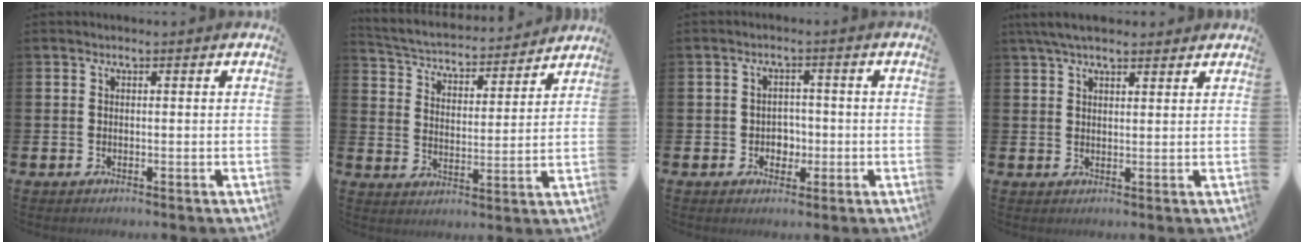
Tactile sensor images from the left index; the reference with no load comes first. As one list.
[{"total": 4.4, "force": [4.1, 1.2, 0.7], "torque": [-0.041, -0.041, 0.063]}, {"total": 2.5, "force": [-0.5, 2.3, 1.0], "torque": [-0.014, 0.001, -0.017]}, {"total": 4.5, "force": [3.8, 1.3, 1.9], "torque": [-0.046, -0.006, 0.072]}]